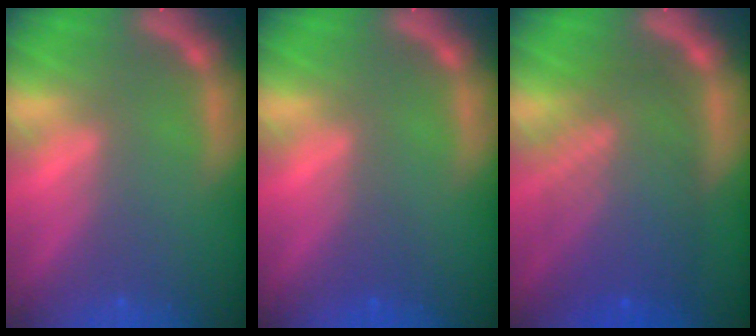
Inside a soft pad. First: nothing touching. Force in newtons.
{"total": 1.0}
{"total": 9.0}